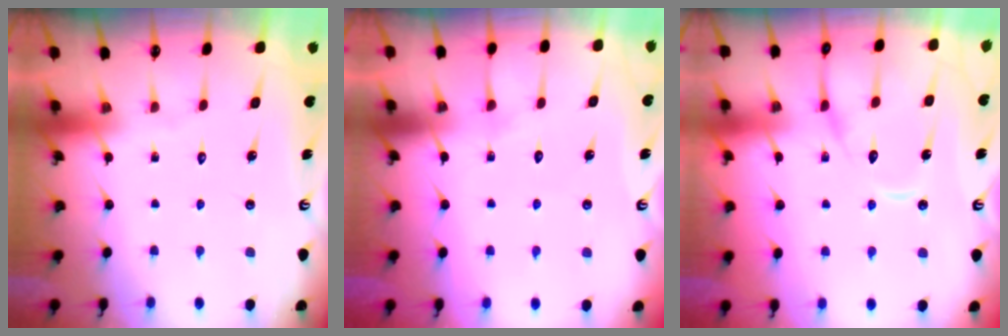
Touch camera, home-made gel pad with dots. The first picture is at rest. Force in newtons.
{"total": 6.6, "press": 6.5, "slide": 0.6}
{"total": 13.9, "press": 13.9, "slide": 1.5}